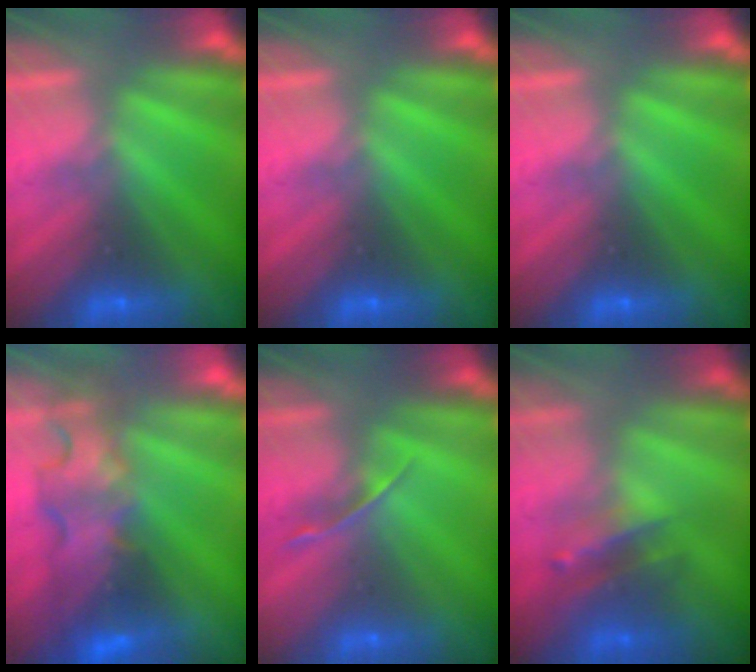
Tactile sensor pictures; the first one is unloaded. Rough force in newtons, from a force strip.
{"total": 0.0}
{"total": 0.0}
{"total": 4.4}
{"total": 1.4}
{"total": 2.5}